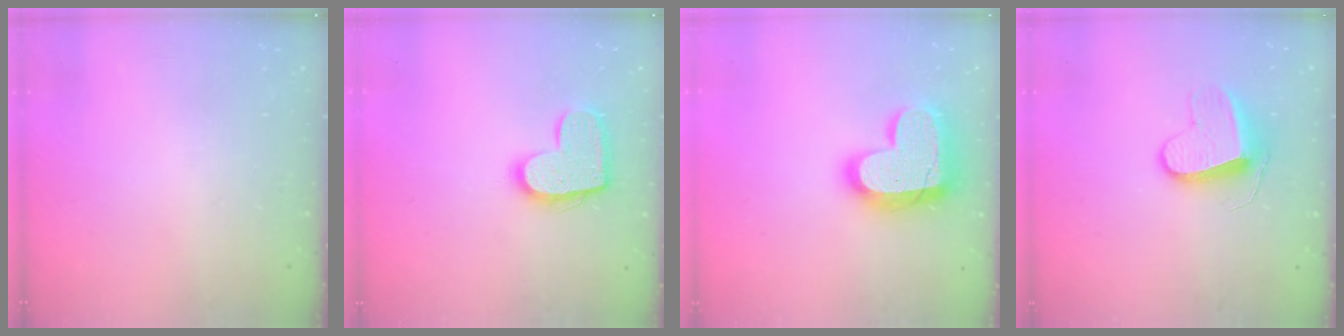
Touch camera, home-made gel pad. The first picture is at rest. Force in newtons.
{"total": 13.5, "press": 13.5, "slide": 0.7}
{"total": 20.2, "press": 20.1, "slide": 1.3}
{"total": 9.5, "press": 9.5, "slide": 0.7}